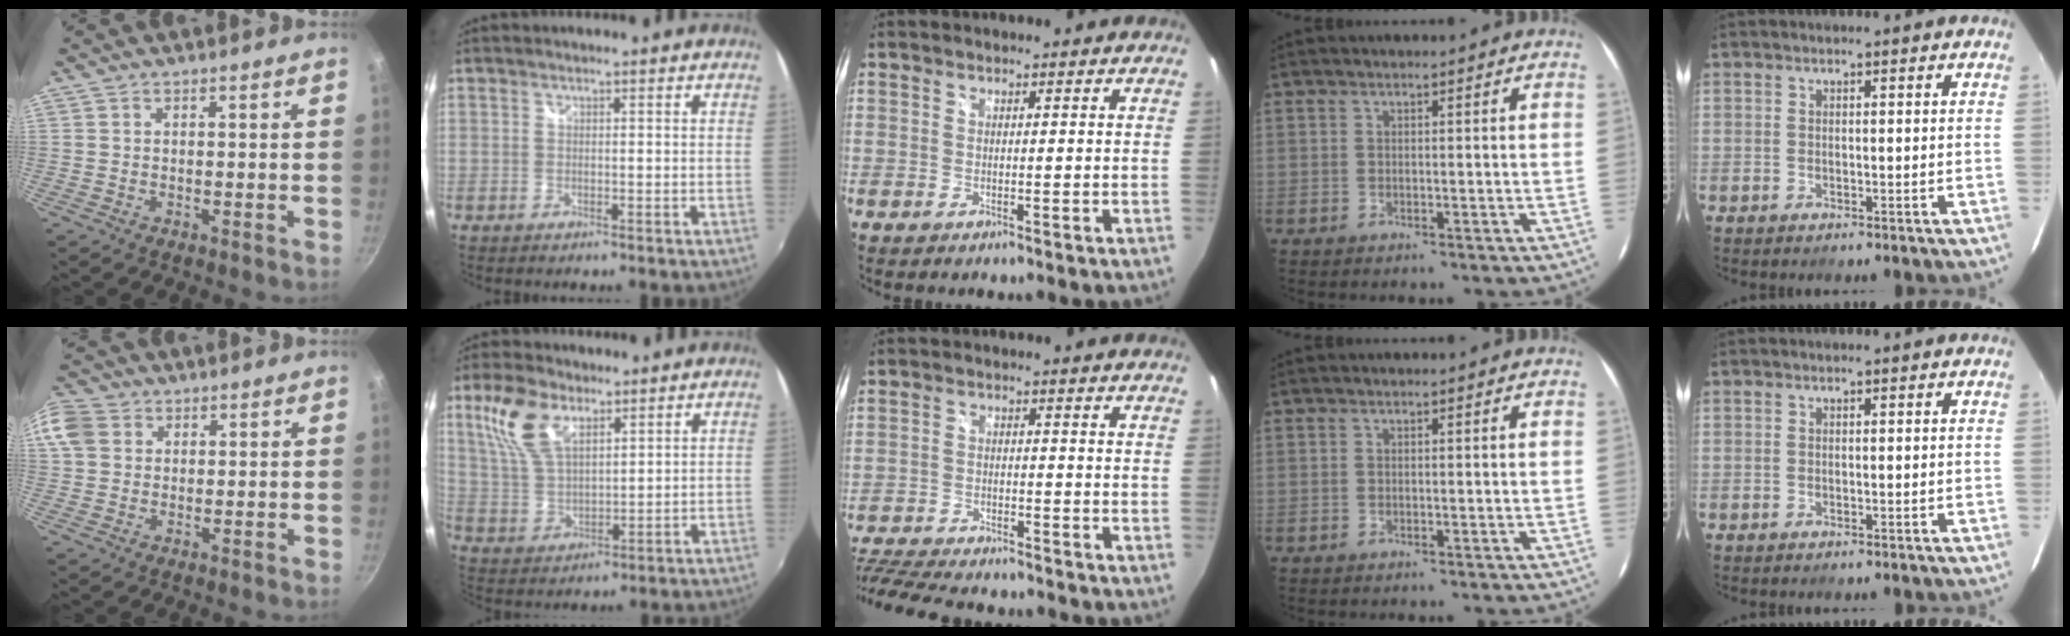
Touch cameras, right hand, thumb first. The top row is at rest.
{"thumb": {"total": 7.4, "force": [2.1, 6.1, 3.6], "torque": [-0.061, 0.005, 0.028]}, "index": {"total": 11.3, "force": [6.1, 5.7, 7.6], "torque": [-0.156, 0.018, 0.129]}, "middle": {"total": 14.6, "force": [-12.6, 3.8, 6.3], "torque": [-0.158, -0.026, -0.213]}}